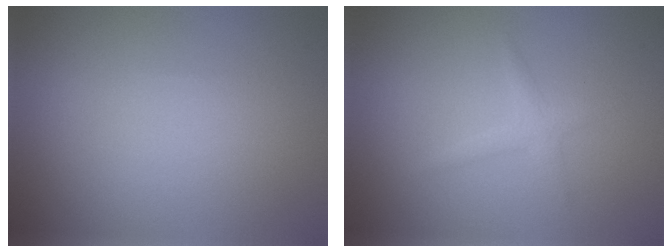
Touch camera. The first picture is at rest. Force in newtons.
{"total": 1.3, "press": 1.3, "slide": 0.0}